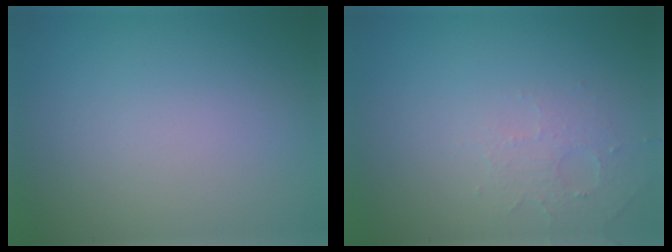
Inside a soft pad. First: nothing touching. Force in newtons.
{"total": 1.8, "press": 1.7, "slide": 0.4}